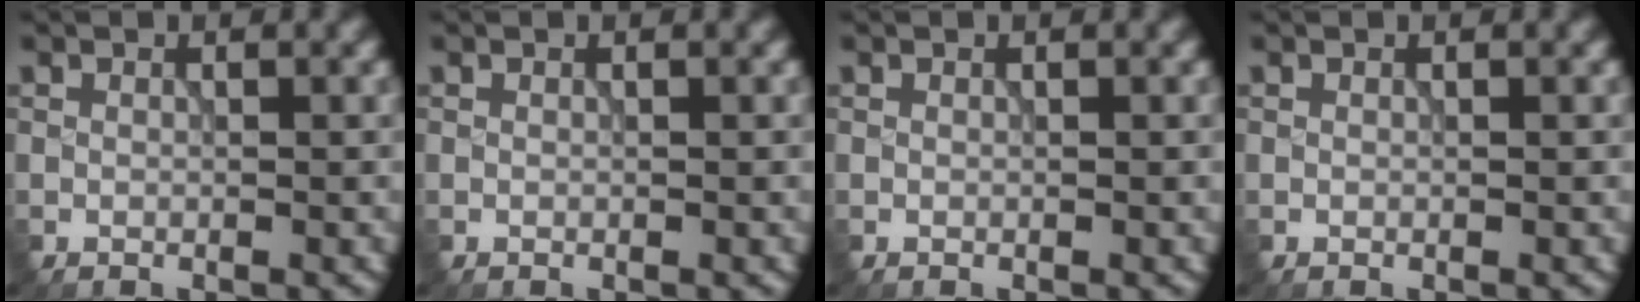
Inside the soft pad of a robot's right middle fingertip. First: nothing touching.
{"total": 0.0}
{"total": 0.0}
{"total": 0.0}